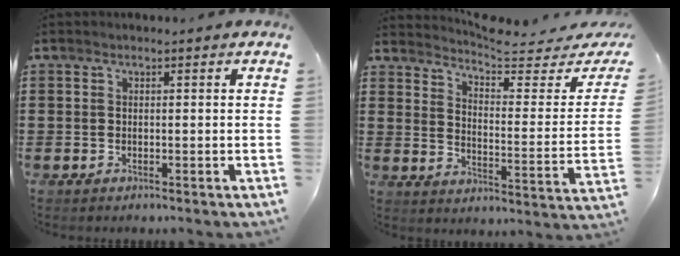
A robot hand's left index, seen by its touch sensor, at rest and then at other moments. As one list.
[{"total": 5.1, "force": [4.8, 0.4, 1.8], "torque": [-0.047, -0.043, 0.075]}]